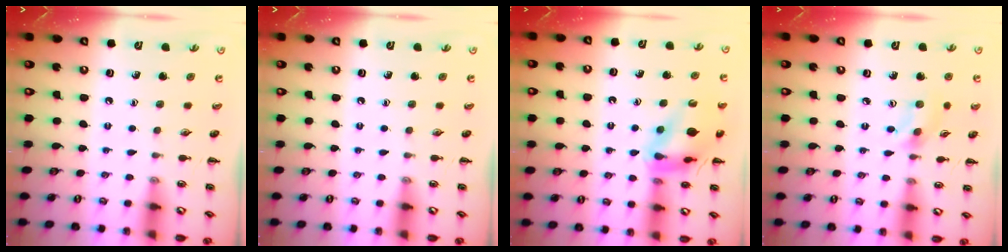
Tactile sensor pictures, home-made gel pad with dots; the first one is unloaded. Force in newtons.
{"total": 0.0}
{"total": 13.7, "press": 13.5, "slide": 1.9}
{"total": 2.8, "press": 2.7, "slide": 0.9}